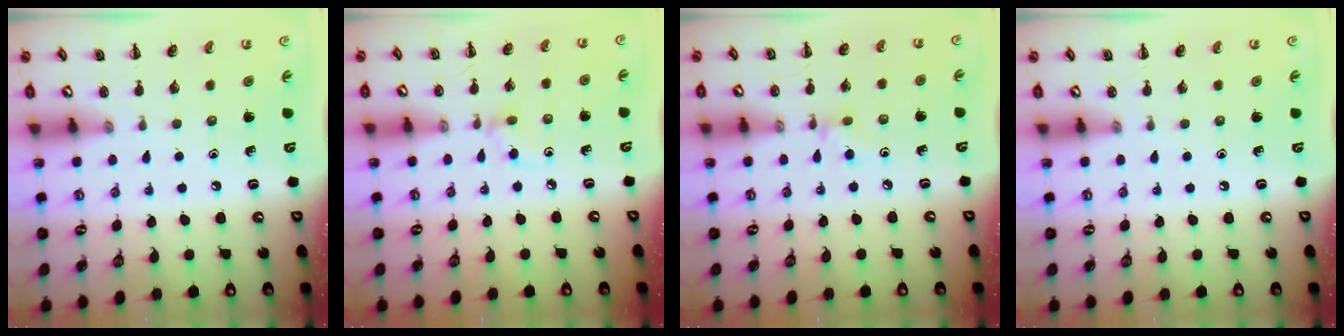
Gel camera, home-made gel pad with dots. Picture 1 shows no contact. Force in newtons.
{"total": 5.1, "press": 4.8, "slide": 1.7}
{"total": 3.3, "press": 3.1, "slide": 1.1}
{"total": 0.0}